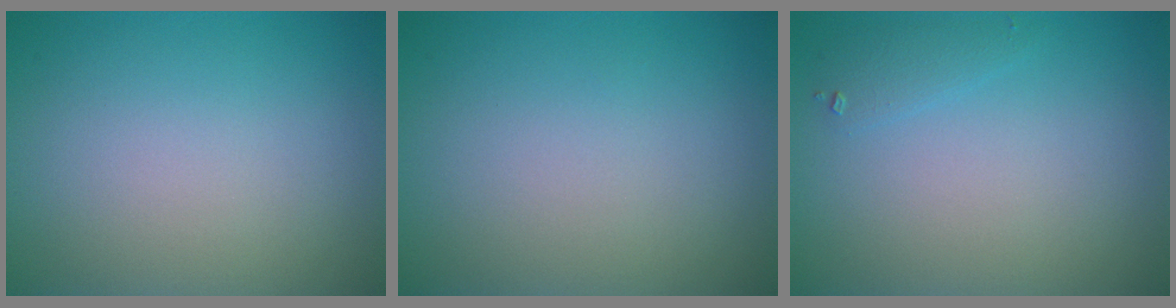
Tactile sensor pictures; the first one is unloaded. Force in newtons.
{"total": 0.0}
{"total": 1.1, "press": 1.1, "slide": 0.1}